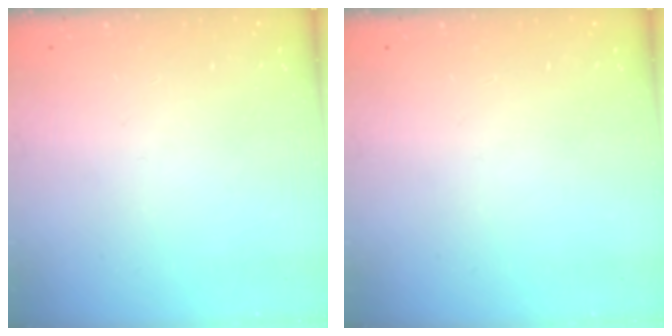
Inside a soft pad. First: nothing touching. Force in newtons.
{"total": 0.0}